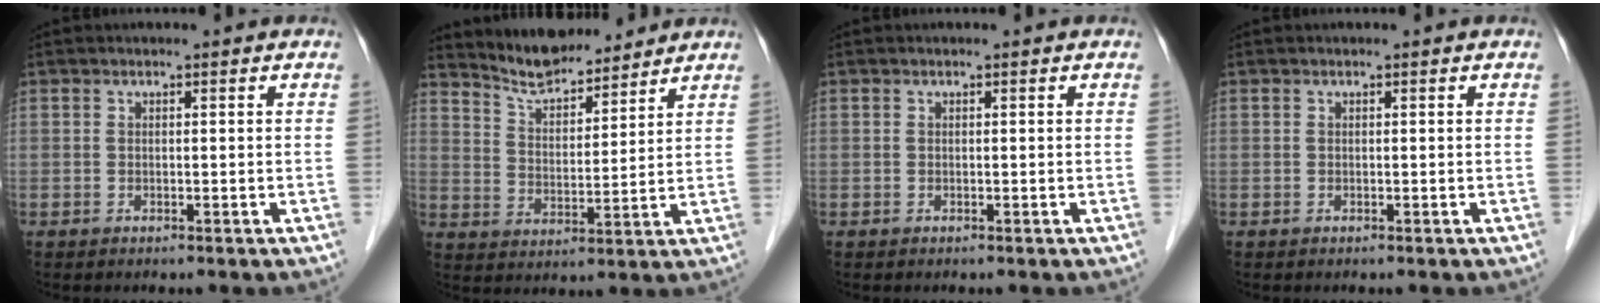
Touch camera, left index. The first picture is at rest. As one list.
[{"total": 8.5, "force": [8.1, 1.7, 1.8], "torque": [-0.040, 0.014, 0.153]}, {"total": 0.0}, {"total": 0.0}]